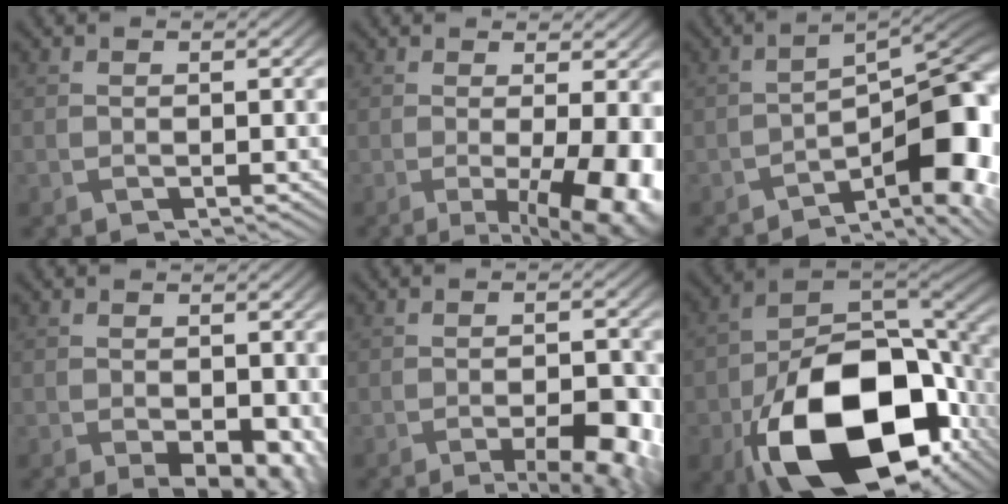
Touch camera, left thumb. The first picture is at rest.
{"total": 8.8, "force": [-1.8, 2.1, 8.4], "torque": [-0.111, -0.010, -0.017]}
{"total": 8.5, "force": [-4.5, 2.1, 6.9], "torque": [-0.093, 0.003, -0.079]}
{"total": 5.3, "force": [-1.7, 2.9, 4.1], "torque": [-0.063, -0.031, -0.003]}
{"total": 5.7, "force": [-2.8, 1.4, 4.8], "torque": [-0.072, -0.001, -0.033]}
{"total": 20.6, "force": [-9.1, 11.5, 14.4], "torque": [-0.267, -0.057, -0.131]}